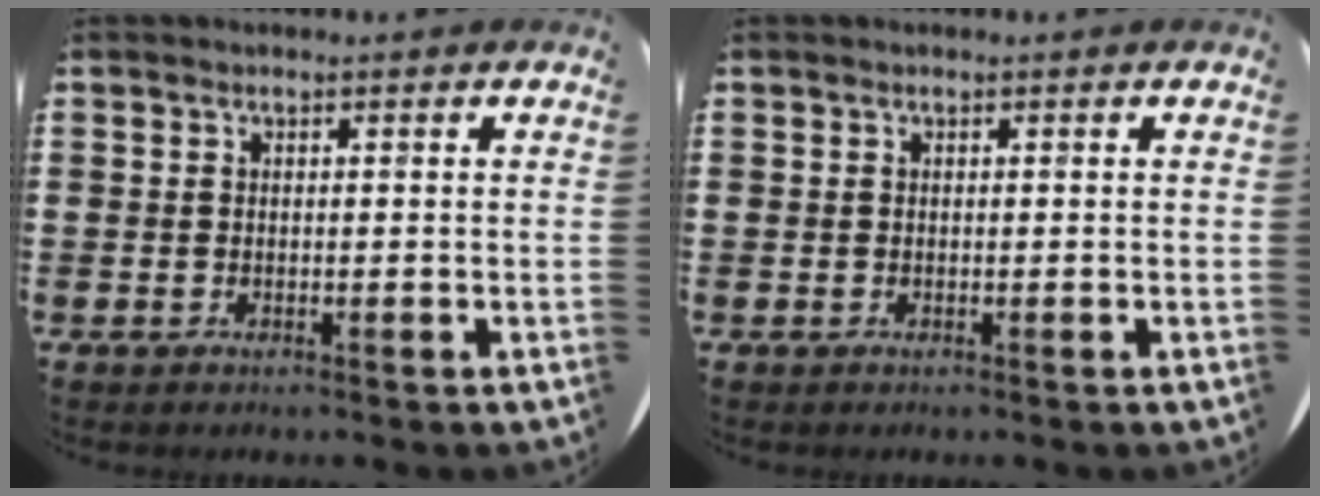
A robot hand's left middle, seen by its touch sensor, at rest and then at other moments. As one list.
[{"total": 0.0}]